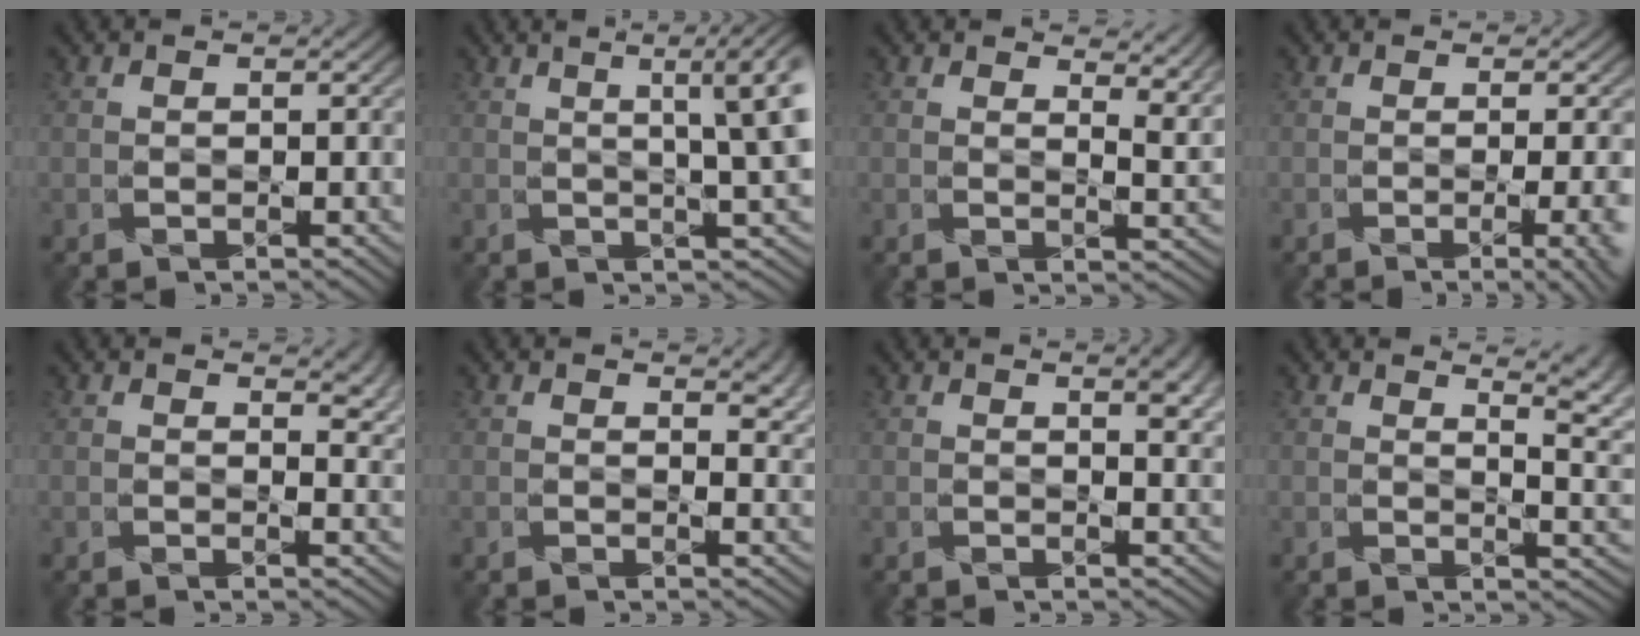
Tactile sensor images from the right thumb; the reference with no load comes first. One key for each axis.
{"total": 6.6, "fx": 1.8, "fy": 0.9, "fz": 6.3, "tx": -0.080, "ty": 0.020, "tz": 0.025}
{"total": 4.8, "fx": 3.4, "fy": 1.7, "fz": 2.9, "tx": -0.051, "ty": -0.007, "tz": 0.054}
{"total": 4.9, "fx": -1.3, "fy": 1.4, "fz": 4.5, "tx": -0.048, "ty": -0.002, "tz": -0.009}
{"total": 3.3, "fx": 2.1, "fy": 1.5, "fz": 2.1, "tx": -0.030, "ty": -0.006, "tz": 0.034}
{"total": 3.0, "fx": 1.8, "fy": 1.4, "fz": 2.0, "tx": -0.030, "ty": -0.006, "tz": 0.030}
{"total": 3.3, "fx": 1.8, "fy": 1.0, "fz": 2.6, "tx": -0.042, "ty": -0.002, "tz": 0.032}
{"total": 6.2, "fx": 3.9, "fy": 1.6, "fz": 4.6, "tx": -0.053, "ty": 0.007, "tz": 0.060}